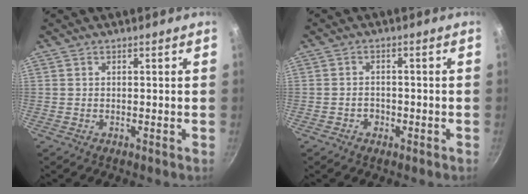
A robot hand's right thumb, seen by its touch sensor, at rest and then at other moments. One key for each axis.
{"total": 2.3, "fx": -1.0, "fy": 1.8, "fz": 0.9, "tx": -0.003, "ty": 0.012, "tz": -0.014}